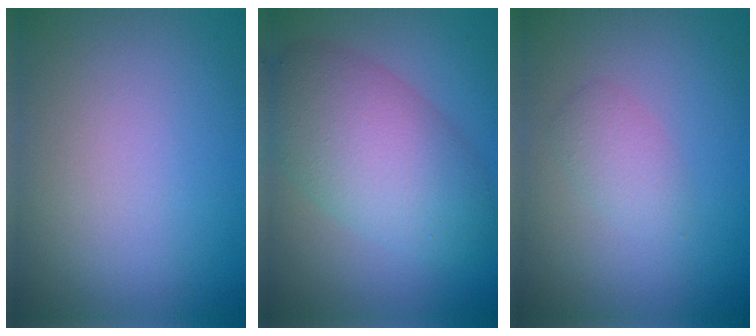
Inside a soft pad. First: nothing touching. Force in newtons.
{"total": 7.4, "press": 7.4, "slide": 0.3}
{"total": 1.7, "press": 1.7, "slide": 0.1}